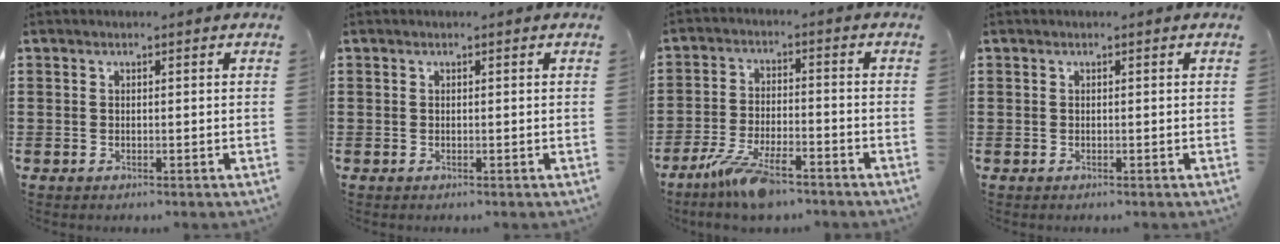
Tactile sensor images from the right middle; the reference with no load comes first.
{"total": 0.0}
{"total": 8.4, "force": [-5.9, 1.9, 5.6], "torque": [-0.124, -0.007, -0.113]}
{"total": 0.0}